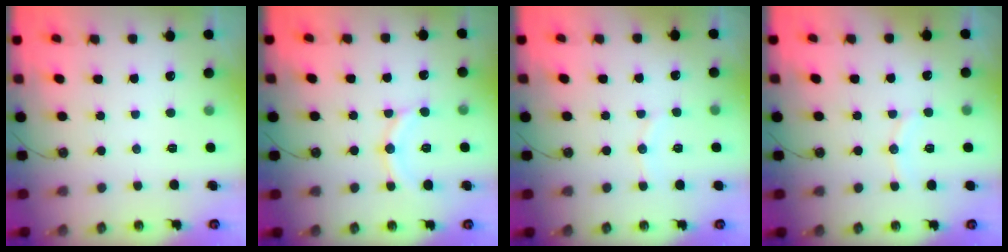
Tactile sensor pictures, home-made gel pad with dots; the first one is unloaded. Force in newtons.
{"total": 11.8, "press": 11.8, "slide": 1.0}
{"total": 5.0, "press": 4.8, "slide": 1.4}
{"total": 6.2, "press": 5.9, "slide": 1.9}